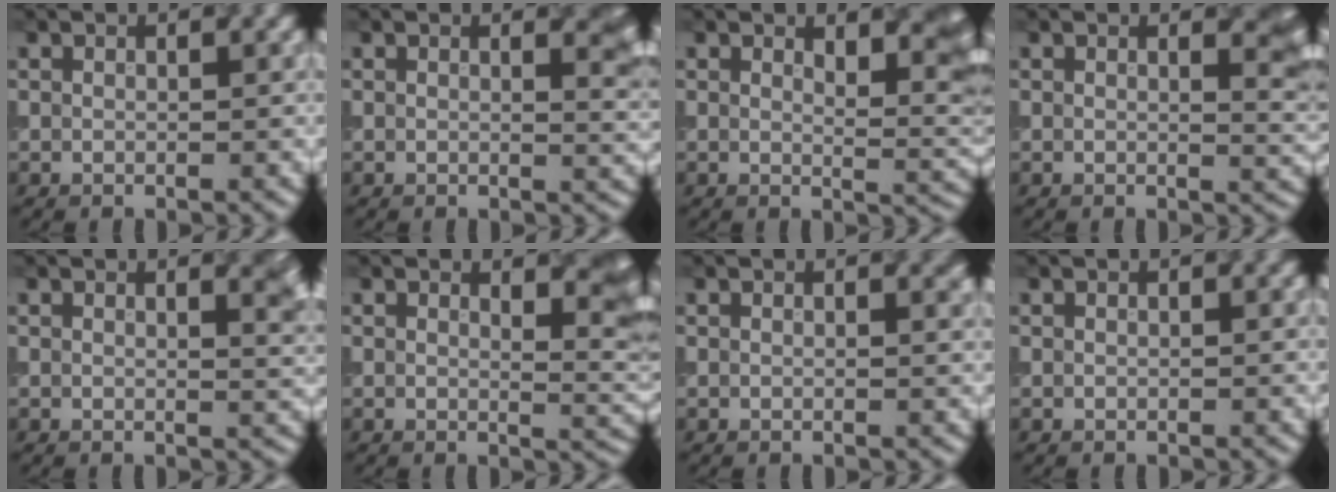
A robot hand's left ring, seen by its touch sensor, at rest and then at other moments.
{"total": 2.6, "force": [1.4, 0.8, 2.0], "torque": [-0.014, -0.003, 0.019]}
{"total": 4.6, "force": [2.3, 1.5, 3.7], "torque": [-0.036, -0.002, 0.034]}
{"total": 3.1, "force": [1.4, 0.9, 2.5], "torque": [-0.022, -0.003, 0.019]}
{"total": 2.6, "force": [1.5, 0.9, 1.9], "torque": [-0.007, 0.001, 0.019]}
{"total": 4.2, "force": [1.9, 1.3, 3.5], "torque": [-0.030, -0.002, 0.026]}
{"total": 0.7, "force": [0.4, 0.2, 0.5], "torque": [-0.002, -0.001, 0.006]}
{"total": 0.0}